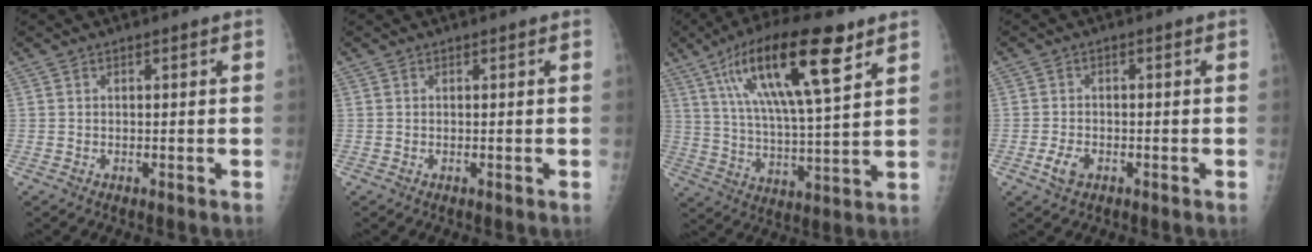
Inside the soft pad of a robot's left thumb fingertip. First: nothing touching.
{"total": 0.0}
{"total": 20.4, "force": [10.1, 4.9, 17.0], "torque": [-0.295, -0.022, 0.175]}
{"total": 3.3, "force": [-1.5, 2.0, 2.2], "torque": [-0.042, 0.006, -0.026]}